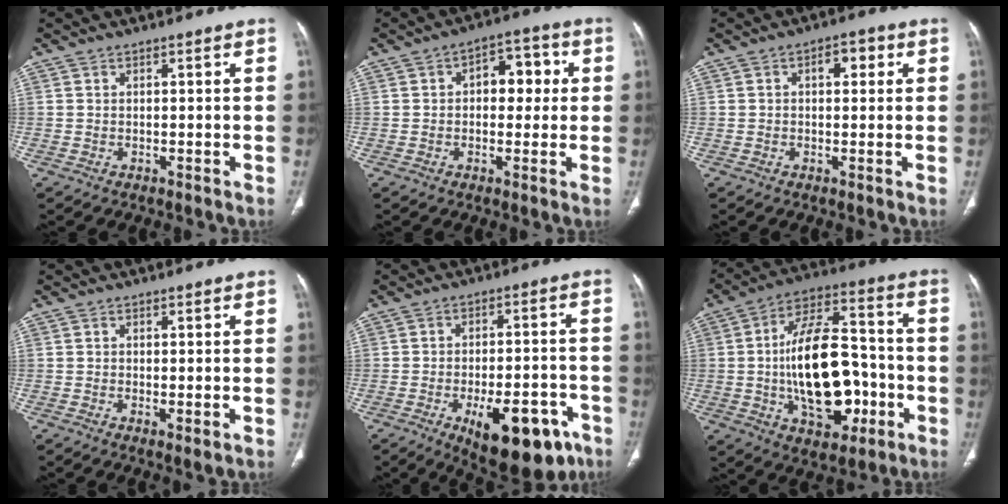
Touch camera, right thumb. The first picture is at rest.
{"total": 7.9, "force": [1.1, 5.0, 6.0], "torque": [-0.048, 0.022, 0.011]}
{"total": 3.9, "force": [1.0, 2.3, 3.0], "torque": [-0.030, 0.008, 0.011]}
{"total": 1.9, "force": [-0.3, 0.5, 1.8], "torque": [-0.037, -0.010, -0.004]}
{"total": 17.3, "force": [-8.5, 7.6, 13.0], "torque": [-0.135, 0.035, -0.104]}
{"total": 21.7, "force": [-3.4, 11.9, 17.8], "torque": [-0.267, 0.032, -0.047]}